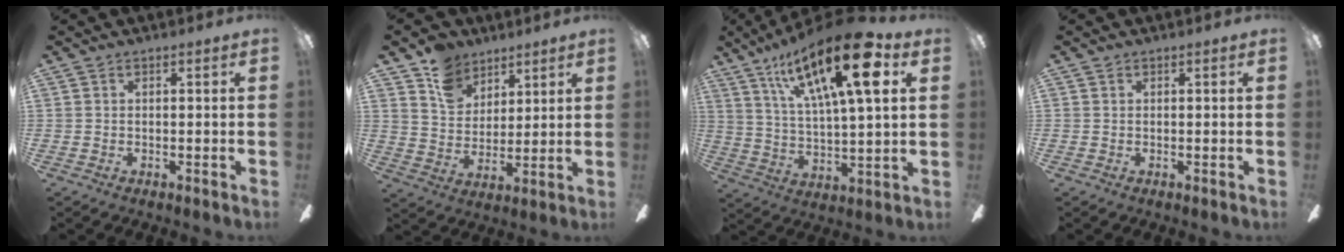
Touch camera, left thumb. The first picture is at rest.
{"total": 10.7, "force": [7.6, 7.2, 2.4], "torque": [-0.056, -0.036, 0.148]}
{"total": 23.9, "force": [12.2, 7.2, 19.2], "torque": [-0.311, -0.055, 0.188]}
{"total": 0.0}